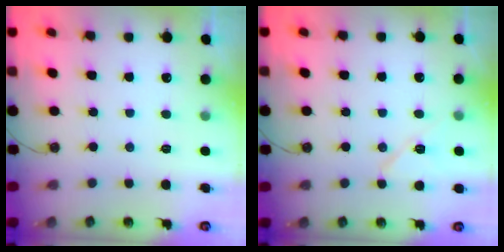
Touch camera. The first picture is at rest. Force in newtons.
{"total": 7.9, "press": 7.9, "slide": 1.0}